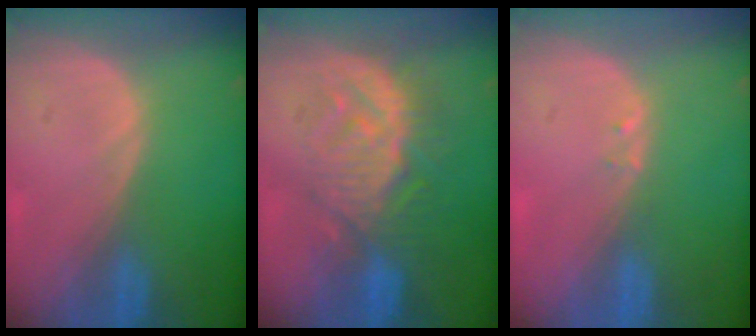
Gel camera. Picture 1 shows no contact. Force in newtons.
{"total": 9.2, "press": 8.8, "slide": 2.6}
{"total": 0.6, "press": 0.6, "slide": 0.2}